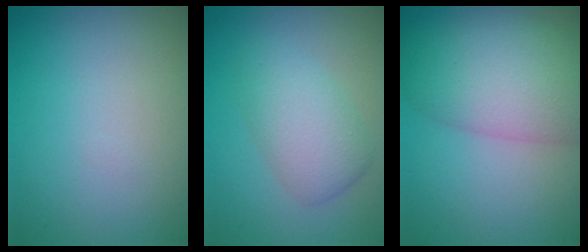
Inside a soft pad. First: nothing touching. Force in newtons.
{"total": 3.5, "press": 3.5, "slide": 0.1}
{"total": 8.0, "press": 7.9, "slide": 0.5}